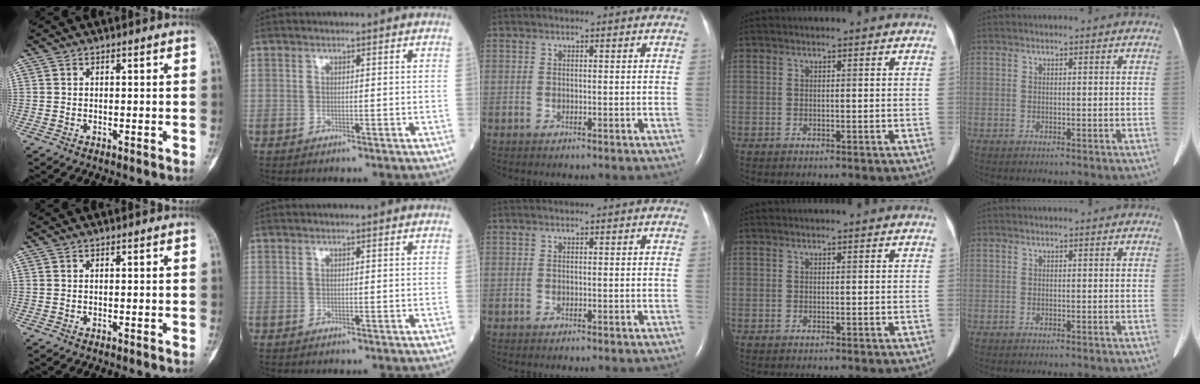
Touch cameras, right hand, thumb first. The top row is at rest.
{}